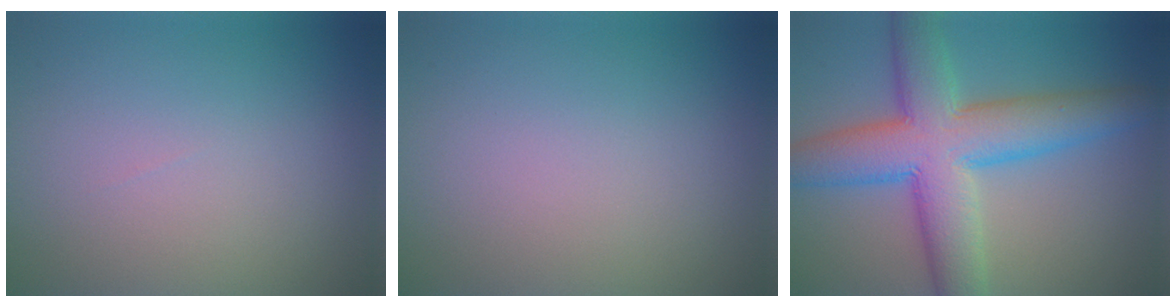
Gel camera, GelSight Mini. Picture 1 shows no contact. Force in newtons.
{"total": 0.0}
{"total": 10.2, "press": 10.2, "slide": 0.2}